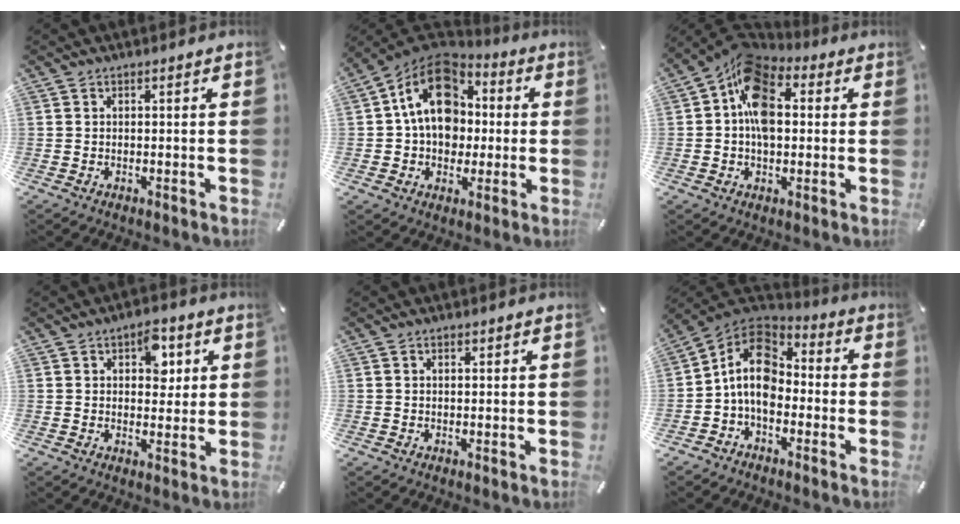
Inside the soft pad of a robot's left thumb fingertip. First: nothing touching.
{"total": 16.3, "force": [2.2, 13.0, 9.7], "torque": [-0.172, -0.002, 0.042]}
{"total": 12.9, "force": [1.9, 8.8, 9.2], "torque": [-0.172, -0.005, 0.033]}
{"total": 6.9, "force": [2.6, 4.4, 4.8], "torque": [-0.051, -0.004, 0.036]}
{"total": 0.7, "force": [0.3, 0.4, 0.5], "torque": [-0.011, 0.003, 0.005]}
{"total": 11.2, "force": [-2.3, 8.0, 7.5], "torque": [-0.163, 0.020, -0.046]}